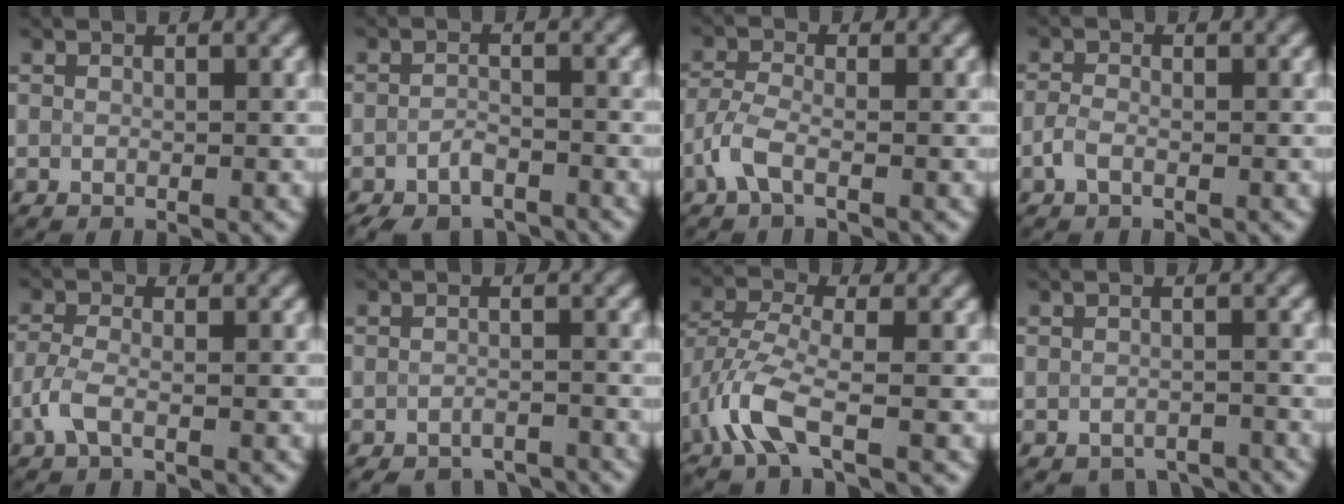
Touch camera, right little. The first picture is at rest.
{"total": 3.7, "force": [-2.8, 1.6, 1.9], "torque": [-0.031, -0.005, -0.052]}
{"total": 2.5, "force": [-1.3, 0.9, 1.9], "torque": [-0.049, 0.002, -0.038]}
{"total": 1.5, "force": [-0.8, 0.7, 1.0], "torque": [-0.025, 0.001, -0.021]}
{"total": 2.2, "force": [-1.0, 0.8, 1.8], "torque": [-0.045, 0.000, -0.029]}
{"total": 3.0, "force": [-2.7, 0.8, 0.9], "torque": [-0.013, -0.006, -0.039]}
{"total": 5.2, "force": [-2.7, 1.6, 4.1], "torque": [-0.102, -0.007, -0.068]}
{"total": 3.0, "force": [-2.7, 1.1, 0.8], "torque": [-0.007, -0.009, -0.036]}